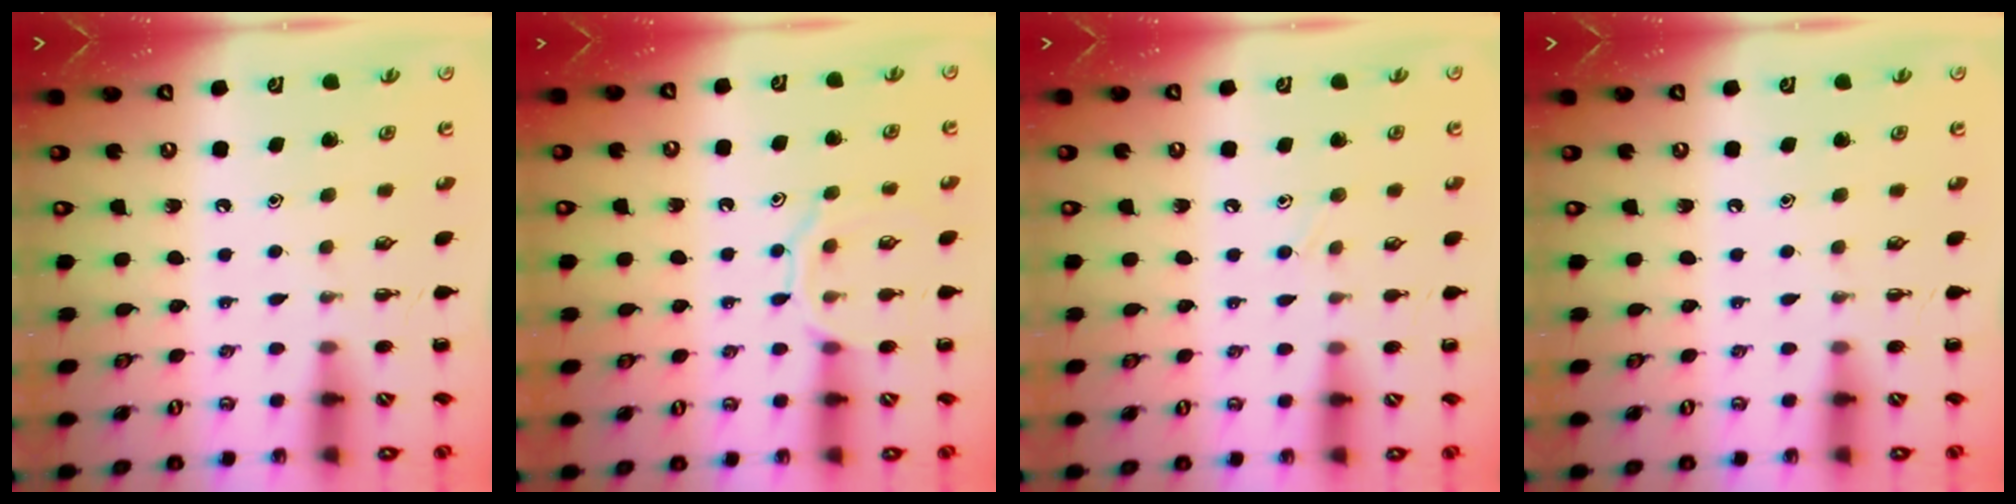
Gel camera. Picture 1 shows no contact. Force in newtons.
{"total": 9.5, "press": 9.5, "slide": 0.6}
{"total": 6.0, "press": 5.6, "slide": 2.1}
{"total": 0.0}